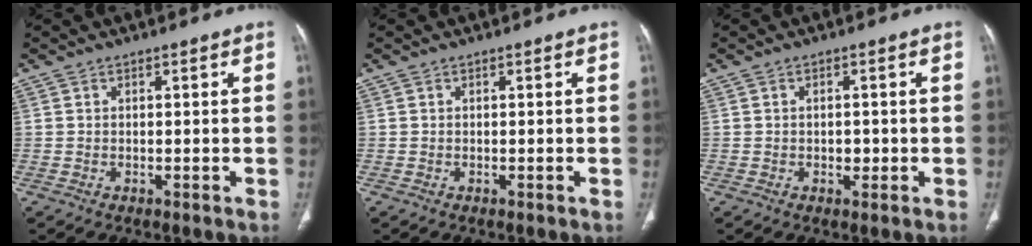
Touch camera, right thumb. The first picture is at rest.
{"total": 0.0}
{"total": 1.8, "force": [-0.3, 1.3, 1.3], "torque": [-0.010, 0.003, -0.004]}